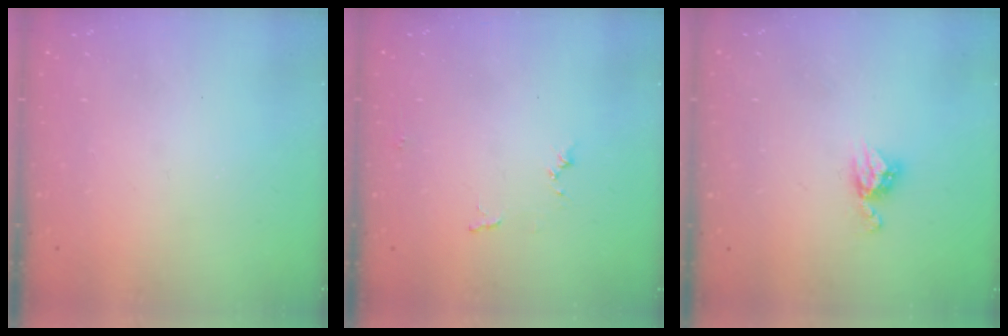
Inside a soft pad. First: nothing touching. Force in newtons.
{"total": 5.9, "press": 5.9, "slide": 0.4}
{"total": 6.1, "press": 6.1, "slide": 0.4}